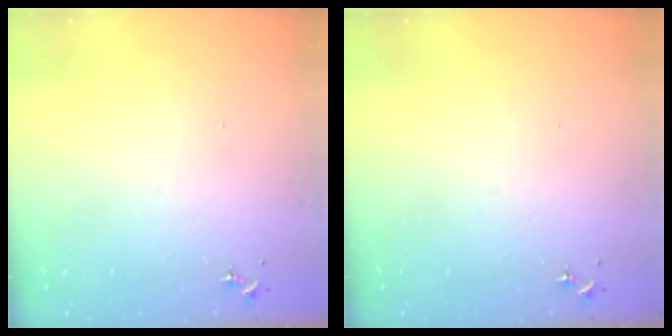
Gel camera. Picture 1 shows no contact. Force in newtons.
{"total": 0.0}